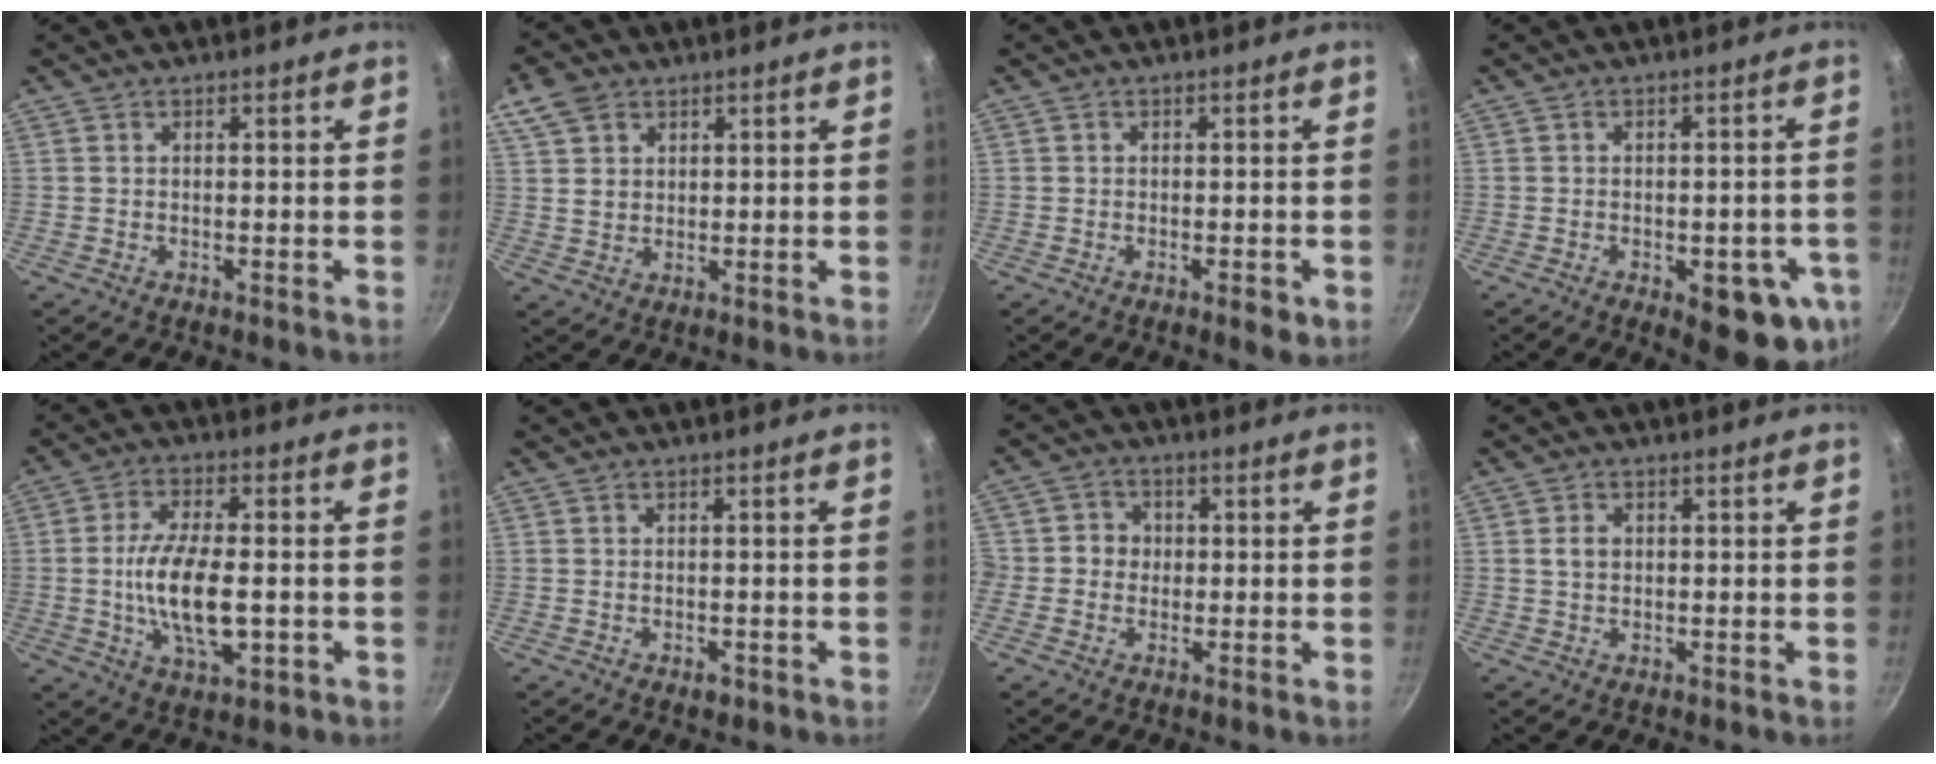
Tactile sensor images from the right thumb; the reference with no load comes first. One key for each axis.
{"total": 6.6, "fx": 3.6, "fy": 4.6, "fz": 3.0, "tx": -0.043, "ty": -0.008, "tz": 0.067}
{"total": 2.8, "fx": -1.1, "fy": 1.0, "fz": 2.3, "tx": -0.031, "ty": 0.005, "tz": -0.015}
{"total": 12.4, "fx": -4.2, "fy": 5.4, "fz": 10.3, "tx": -0.084, "ty": 0.006, "tz": -0.048}
{"total": 13.1, "fx": -1.9, "fy": 5.7, "fz": 11.6, "tx": -0.204, "ty": 0.007, "tz": -0.032}
{"total": 1.7, "fx": -0.8, "fy": 0.9, "fz": 1.1, "tx": -0.016, "ty": 0.005, "tz": -0.009}
{"total": 4.1, "fx": -0.4, "fy": 4.0, "fz": 1.1, "tx": 0.008, "ty": 0.008, "tz": -0.023}
{"total": 2.4, "fx": 0.4, "fy": 1.8, "fz": 1.5, "tx": -0.021, "ty": 0.004, "tz": 0.007}